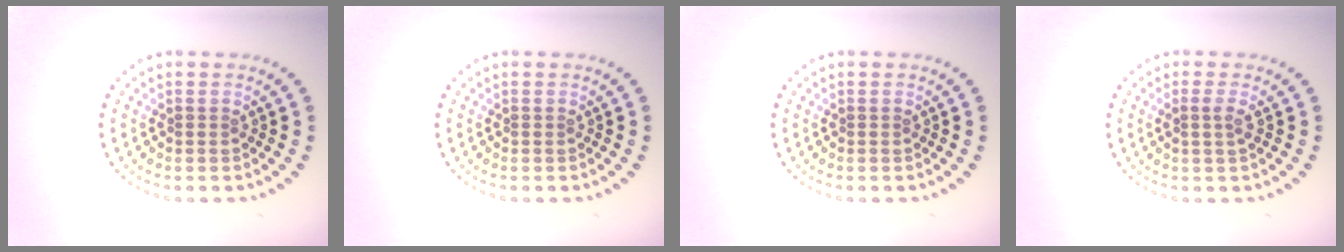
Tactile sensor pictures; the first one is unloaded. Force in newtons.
{"total": 0.0}
{"total": 0.0}
{"total": 1.3, "press": 1.0, "slide": 0.7}